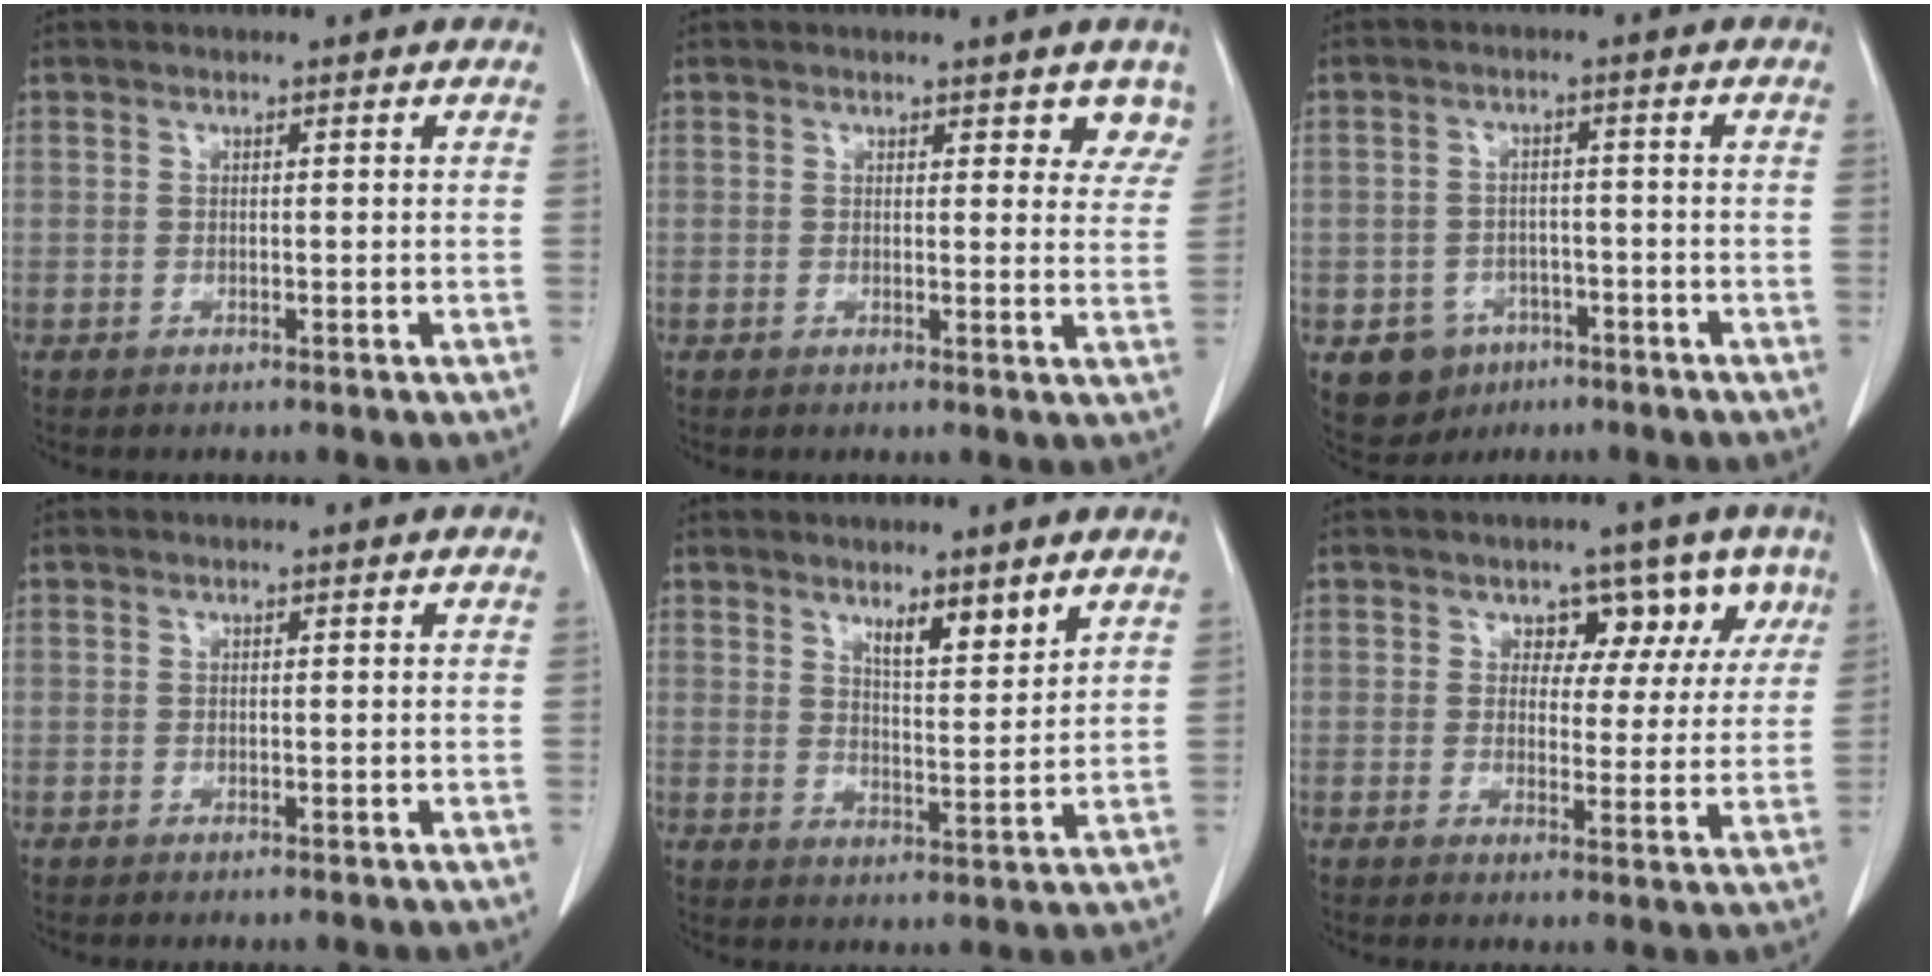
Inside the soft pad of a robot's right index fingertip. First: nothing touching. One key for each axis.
{"total": 4.5, "fx": 3.8, "fy": 1.9, "fz": 1.6, "tx": 0.005, "ty": -0.011, "tz": 0.029}
{"total": 6.0, "fx": -3.1, "fy": 4.9, "fz": 1.4, "tx": -0.022, "ty": 0.008, "tz": -0.039}
{"total": 0.0}
{"total": 5.2, "fx": 3.8, "fy": 0.7, "fz": 3.5, "tx": -0.057, "ty": -0.012, "tz": 0.065}
{"total": 6.5, "fx": 3.6, "fy": 4.7, "fz": 2.6, "tx": -0.008, "ty": 0.010, "tz": 0.040}